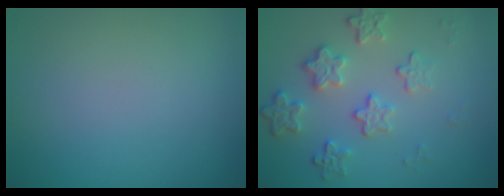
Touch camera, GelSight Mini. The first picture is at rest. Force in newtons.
{"total": 4.2, "press": 3.1, "slide": 2.8}